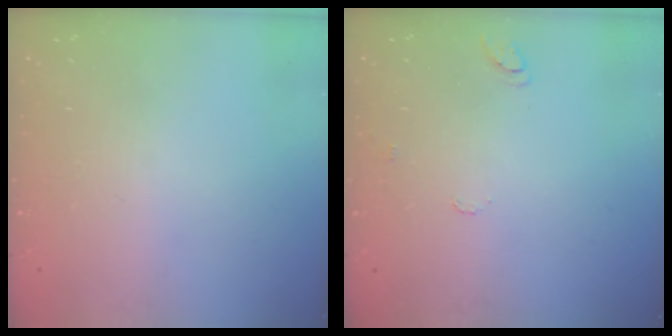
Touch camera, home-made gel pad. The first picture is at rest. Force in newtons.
{"total": 6.3, "press": 6.3, "slide": 0.5}